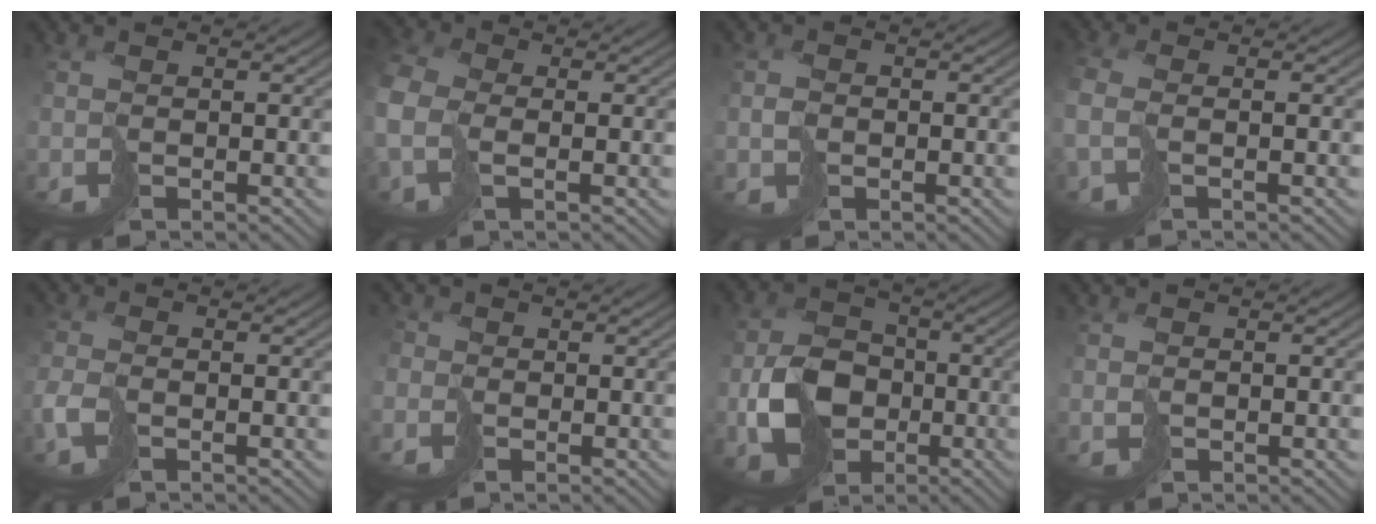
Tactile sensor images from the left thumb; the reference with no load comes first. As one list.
[{"total": 6.7, "force": [-0.5, 4.6, 4.9], "torque": [-0.165, -0.006, -0.009]}, {"total": 1.2, "force": [0.0, 1.1, 0.5], "torque": [-0.004, -0.002, 0.005]}, {"total": 3.3, "force": [-0.5, 1.6, 2.8], "torque": [-0.078, -0.012, -0.014]}, {"total": 3.3, "force": [-1.4, 1.7, 2.5], "torque": [-0.068, -0.011, -0.032]}, {"total": 2.1, "force": [-0.8, 1.9, 0.7], "torque": [-0.018, -0.005, -0.017]}, {"total": 8.8, "force": [-2.4, 7.0, 4.7], "torque": [-0.098, -0.014, -0.047]}, {"total": 0.7, "force": [0.3, 0.3, 0.5], "torque": [-0.011, -0.005, 0.012]}]